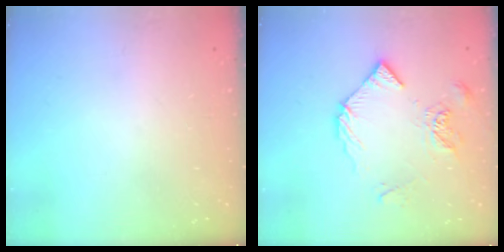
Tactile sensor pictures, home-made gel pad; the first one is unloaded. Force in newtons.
{"total": 9.0, "press": 9.0, "slide": 0.9}